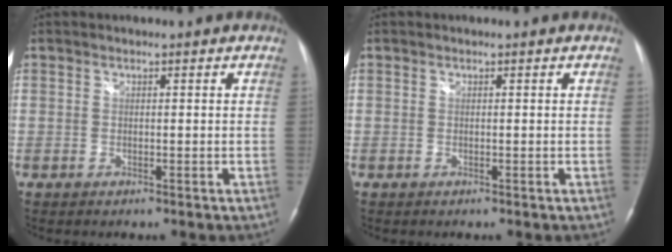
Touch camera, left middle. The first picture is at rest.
{"total": 0.0}